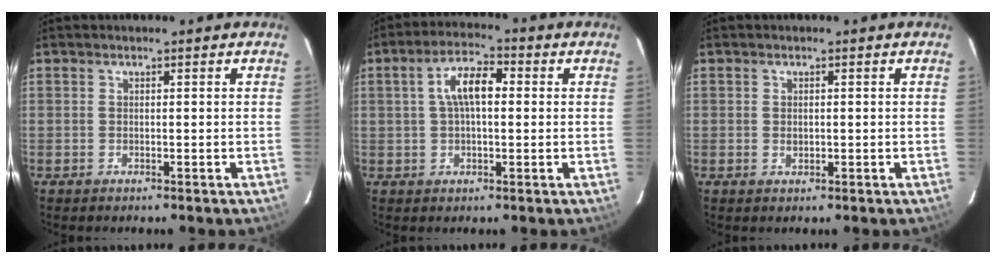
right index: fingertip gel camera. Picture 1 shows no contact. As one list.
[{"total": 7.3, "force": [1.1, 3.2, 6.4], "torque": [-0.120, 0.021, 0.019]}, {"total": 1.2, "force": [0.1, 0.8, 0.8], "torque": [-0.013, 0.001, 0.003]}]